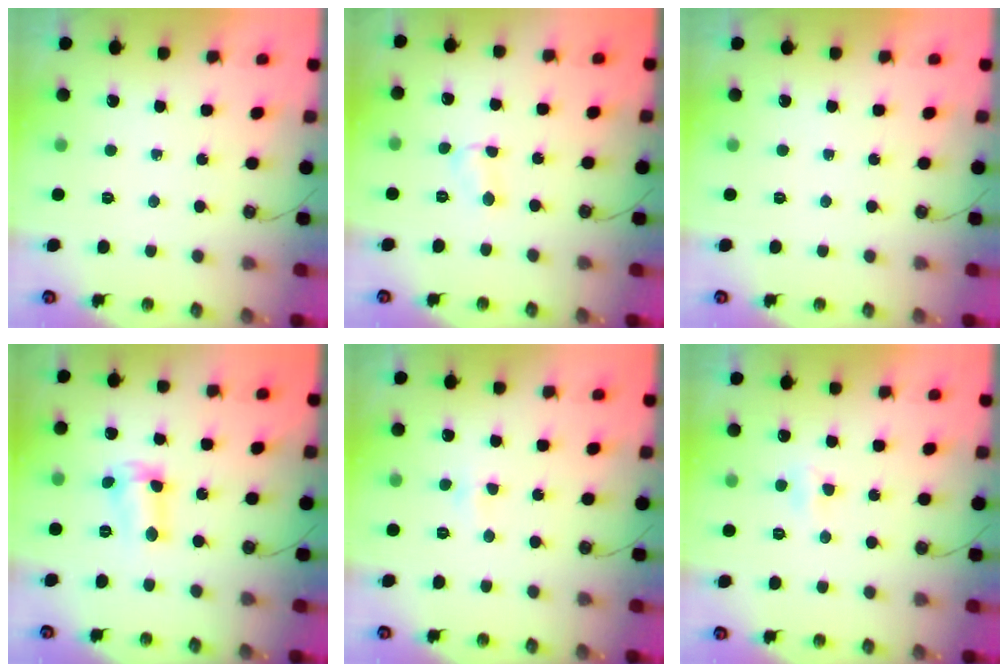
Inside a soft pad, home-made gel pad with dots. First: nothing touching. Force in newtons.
{"total": 3.7, "press": 3.7, "slide": 0.4}
{"total": 0.0}
{"total": 4.6, "press": 4.6, "slide": 0.3}
{"total": 4.7, "press": 3.1, "slide": 3.5}
{"total": 2.9, "press": 2.7, "slide": 0.9}